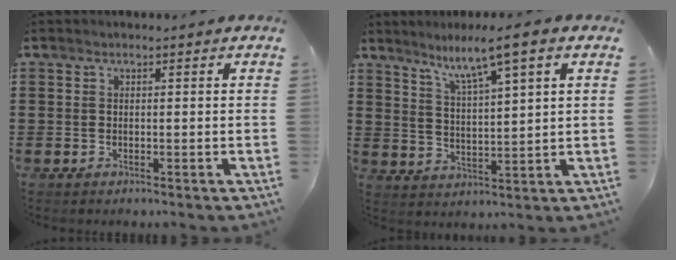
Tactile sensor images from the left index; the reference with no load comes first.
{"total": 6.9, "force": [4.7, -0.1, 5.0], "torque": [-0.111, -0.016, 0.075]}